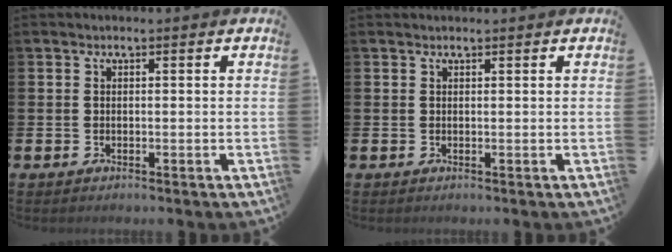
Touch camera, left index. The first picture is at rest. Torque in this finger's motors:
{"motor_torque": [0.50, -0.91, -0.03, -0.01]}